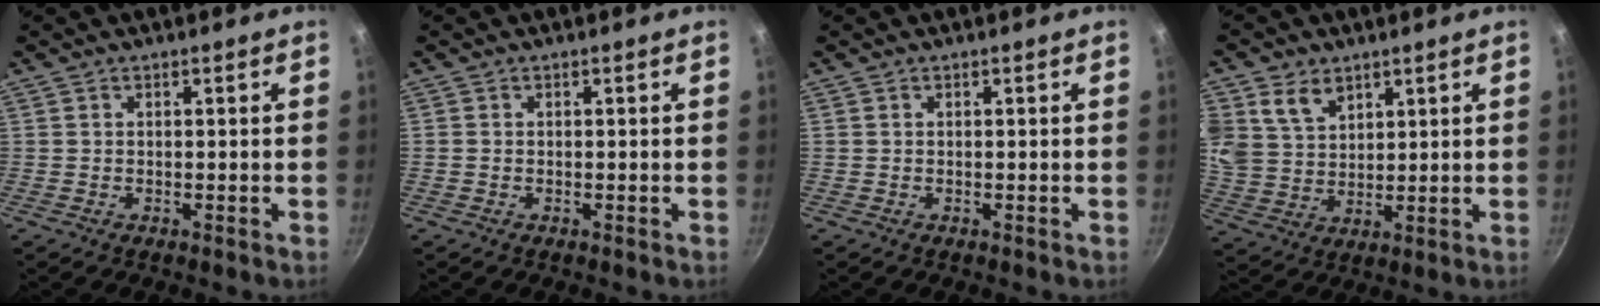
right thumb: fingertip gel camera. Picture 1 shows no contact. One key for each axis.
{"total": 0.0}
{"total": 0.0}
{"total": 10.8, "fx": 5.2, "fy": 7.9, "fz": 5.1, "tx": -0.094, "ty": -0.014, "tz": 0.110}